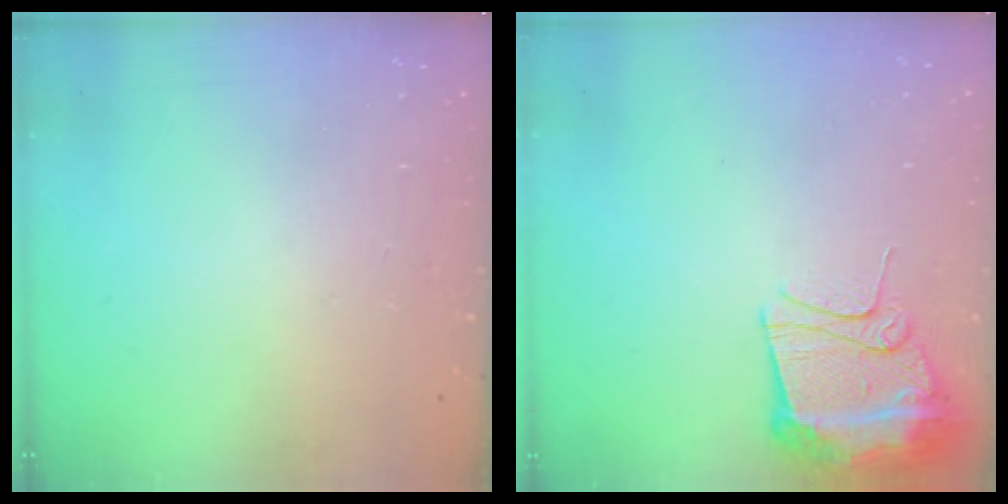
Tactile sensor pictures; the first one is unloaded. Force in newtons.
{"total": 12.1, "press": 12.0, "slide": 1.4}